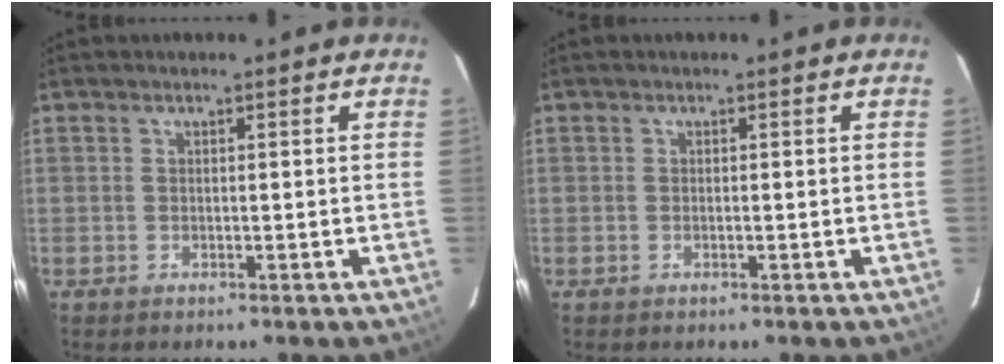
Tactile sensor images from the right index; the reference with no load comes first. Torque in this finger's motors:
{"motor_torque": [0.11, 0.15, -0.03, 0.00]}